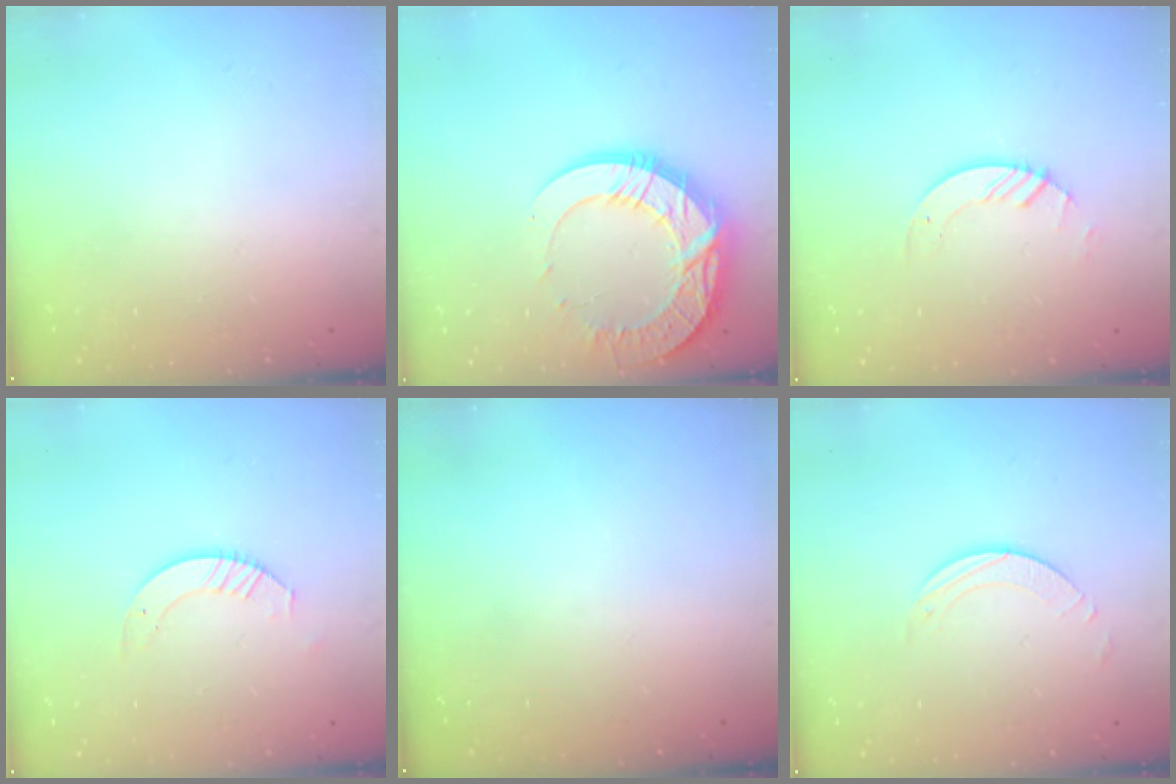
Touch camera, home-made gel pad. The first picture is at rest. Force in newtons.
{"total": 18.8, "press": 18.8, "slide": 1.7}
{"total": 2.8, "press": 2.8, "slide": 0.3}
{"total": 3.2, "press": 3.2, "slide": 0.3}
{"total": 0.0}
{"total": 1.9, "press": 1.9, "slide": 0.2}